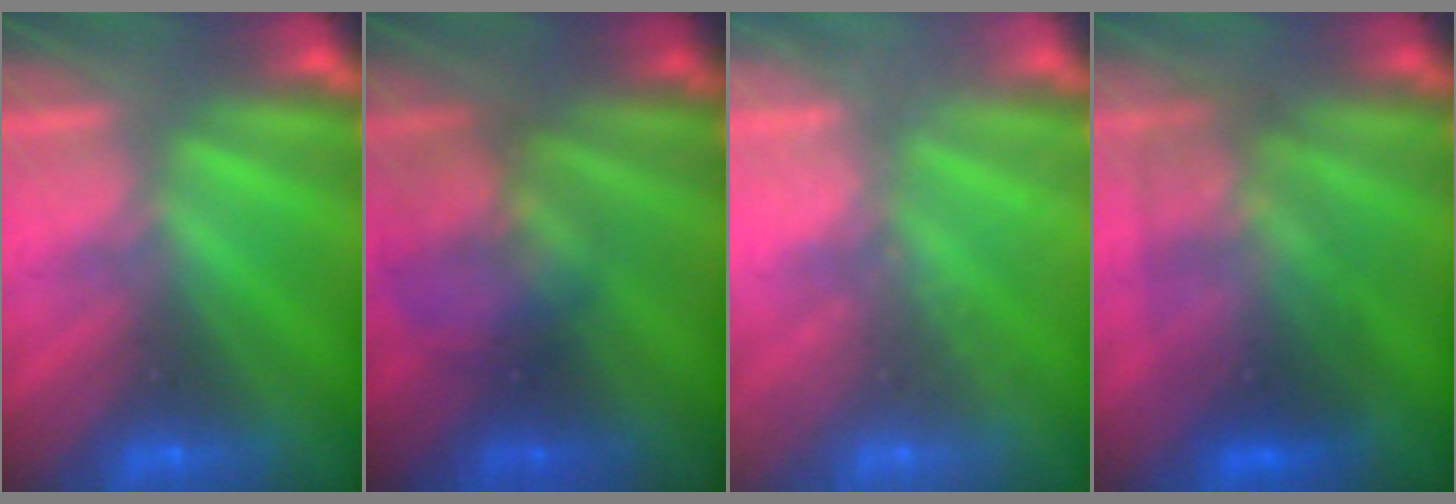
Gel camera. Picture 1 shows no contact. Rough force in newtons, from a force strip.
{"total": 2.3}
{"total": 1.9}
{"total": 2.9}